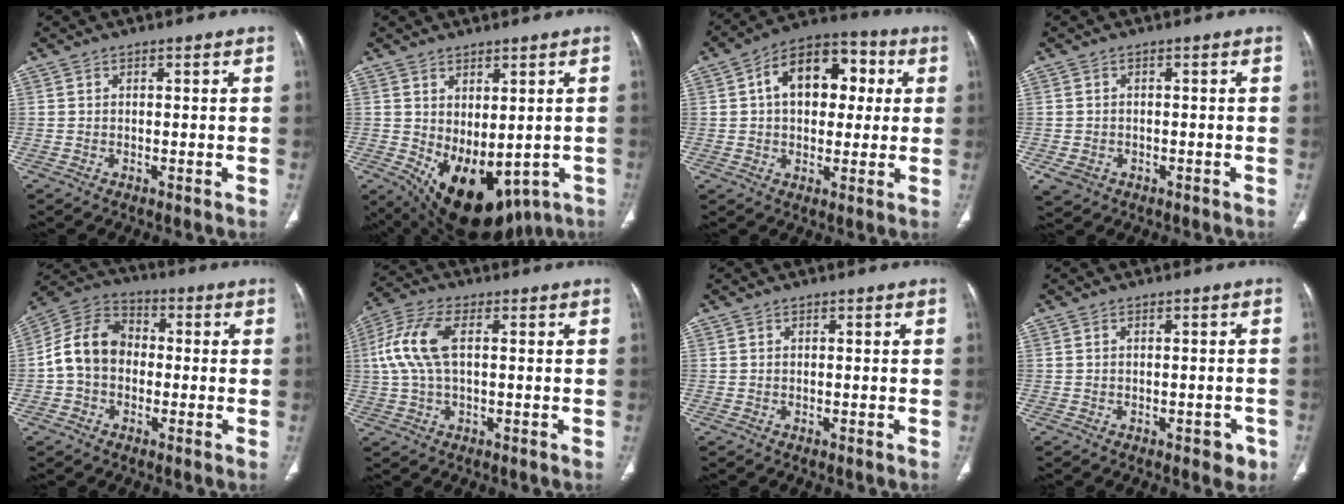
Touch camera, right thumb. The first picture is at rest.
{"total": 16.4, "force": [-4.4, 9.6, 12.6], "torque": [-0.179, -0.009, -0.032]}
{"total": 15.3, "force": [3.1, 10.0, 11.1], "torque": [-0.133, 0.023, 0.041]}
{"total": 3.2, "force": [-1.2, 2.6, 1.4], "torque": [-0.028, 0.003, -0.011]}
{"total": 11.0, "force": [-1.0, 8.5, 6.8], "torque": [-0.114, 0.037, -0.033]}
{"total": 9.8, "force": [1.4, 4.6, 8.5], "torque": [-0.204, 0.022, 0.024]}
{"total": 0.0}
{"total": 2.9, "force": [-1.5, 1.6, 2.0], "torque": [-0.010, 0.006, -0.015]}